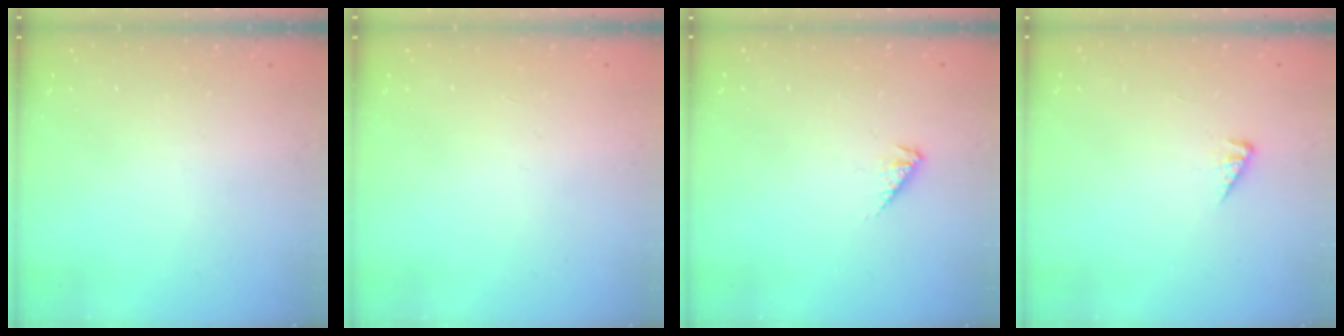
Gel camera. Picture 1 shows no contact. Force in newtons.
{"total": 0.0}
{"total": 3.3, "press": 3.2, "slide": 0.6}
{"total": 2.5, "press": 2.5, "slide": 0.4}